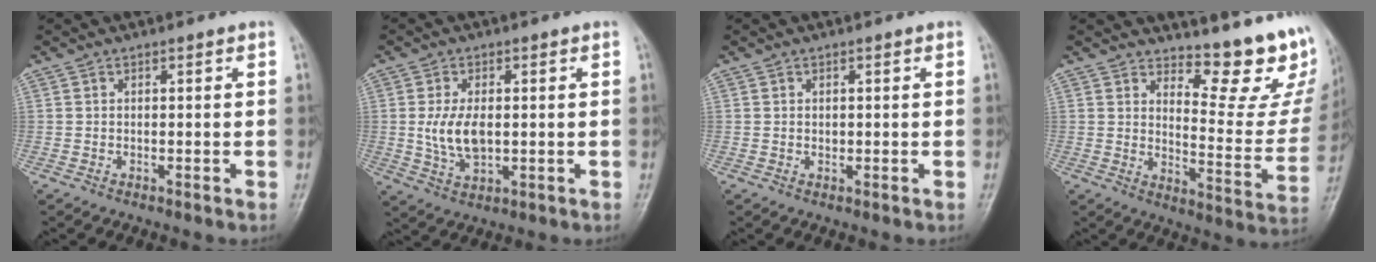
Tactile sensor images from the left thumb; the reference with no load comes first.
{"total": 7.1, "force": [0.2, 4.0, 5.9], "torque": [-0.116, -0.006, 0.007]}
{"total": 0.8, "force": [0.1, 0.6, 0.4], "torque": [-0.006, 0.000, 0.003]}
{"total": 14.9, "force": [12.0, 4.3, 7.7], "torque": [-0.055, -0.129, 0.154]}